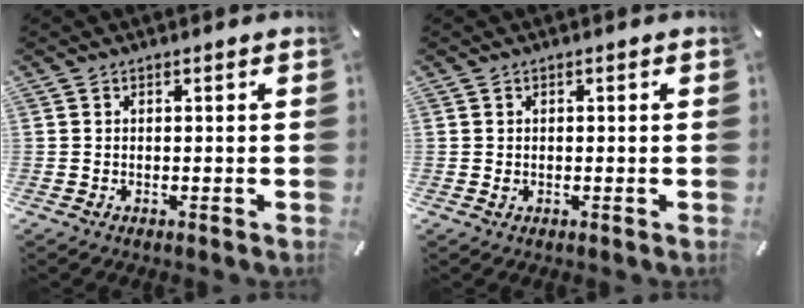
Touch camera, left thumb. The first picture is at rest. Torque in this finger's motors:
{"motor_torque": [0.10, 0.26, 0.09, -0.16, 0.00]}